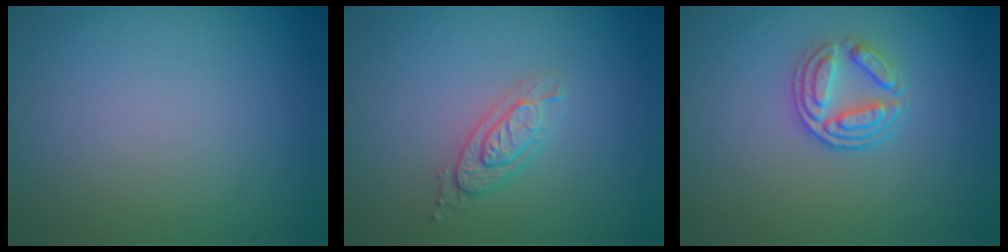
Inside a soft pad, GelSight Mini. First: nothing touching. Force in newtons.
{"total": 2.0, "press": 1.9, "slide": 0.4}
{"total": 3.1, "press": 2.6, "slide": 1.7}